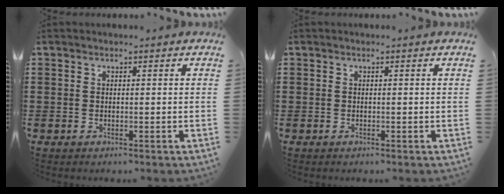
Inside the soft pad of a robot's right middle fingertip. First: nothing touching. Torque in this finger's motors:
{"motor_torque": [-0.21, -0.16, -0.01, 0.01]}